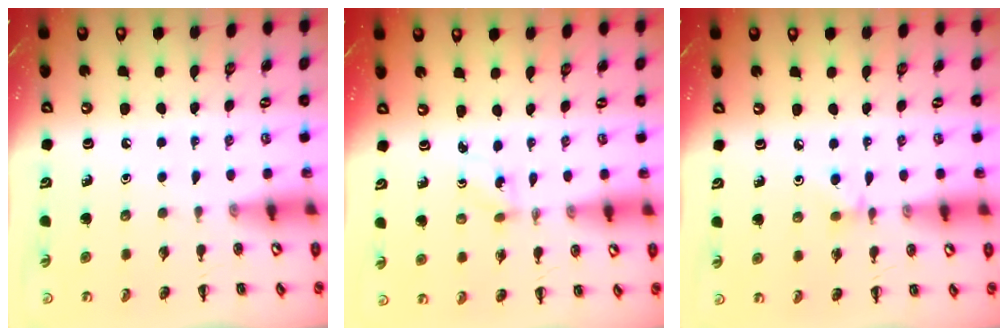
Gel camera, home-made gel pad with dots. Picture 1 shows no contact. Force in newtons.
{"total": 1.5, "press": 1.4, "slide": 0.6}
{"total": 2.9, "press": 2.6, "slide": 1.2}